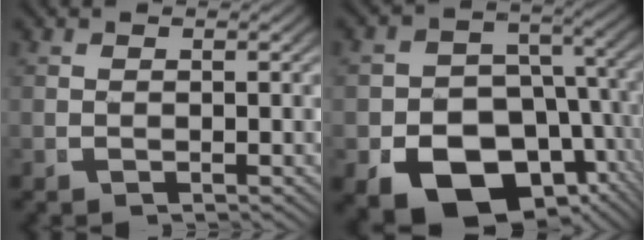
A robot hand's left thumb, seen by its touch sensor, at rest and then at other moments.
{"total": 15.3, "force": [-5.7, 11.4, 8.3], "torque": [-0.165, -0.067, -0.075]}